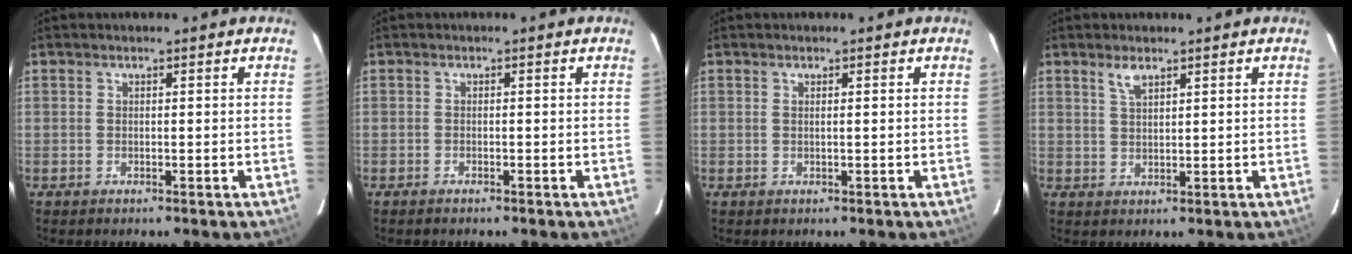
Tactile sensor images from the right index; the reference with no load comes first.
{"total": 0.8, "force": [-0.7, 0.2, 0.3], "torque": [-0.008, 0.000, -0.016]}
{"total": 0.5, "force": [0.1, -0.2, 0.5], "torque": [-0.010, 0.000, 0.002]}
{"total": 2.7, "force": [1.8, 0.9, 1.7], "torque": [-0.032, 0.002, 0.036]}